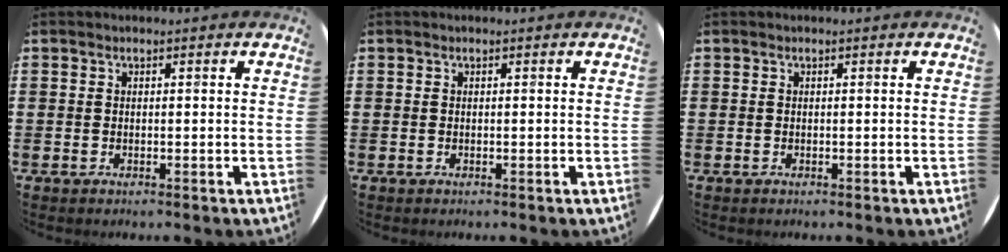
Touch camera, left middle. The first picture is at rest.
{"total": 0.0}
{"total": 0.0}